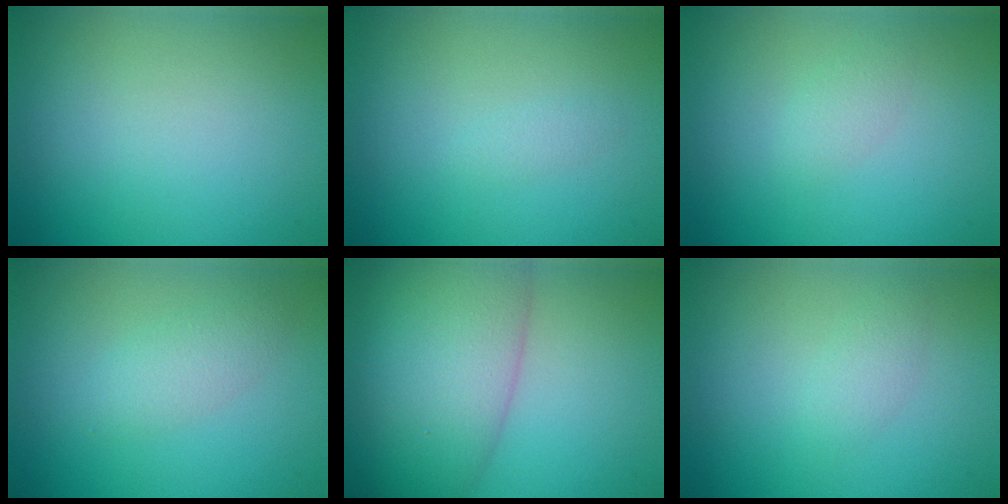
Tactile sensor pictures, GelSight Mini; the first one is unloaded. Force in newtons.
{"total": 0.6, "press": 0.6, "slide": 0.0}
{"total": 1.2, "press": 1.2, "slide": 0.1}
{"total": 1.9, "press": 1.9, "slide": 0.1}
{"total": 10.2, "press": 10.2, "slide": 0.4}
{"total": 1.2, "press": 1.2, "slide": 0.1}